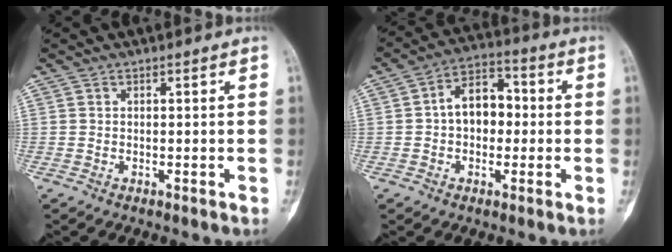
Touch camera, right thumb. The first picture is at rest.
{"total": 9.3, "force": [0.0, 6.4, 6.8], "torque": [-0.078, 0.030, -0.012]}